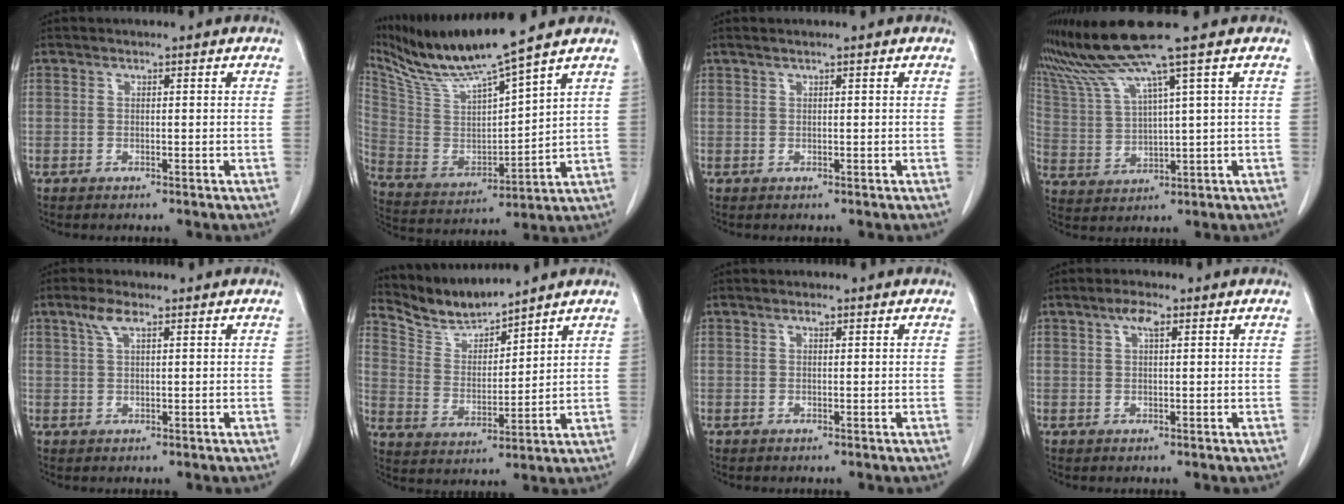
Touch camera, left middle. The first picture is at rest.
{"total": 14.2, "force": [12.2, -1.0, 7.3], "torque": [-0.150, -0.009, 0.238]}
{"total": 1.2, "force": [0.9, -0.1, 0.8], "torque": [-0.019, 0.012, 0.019]}
{"total": 8.4, "force": [6.4, -2.6, 4.7], "torque": [-0.103, 0.003, 0.131]}
{"total": 2.9, "force": [1.7, 0.7, 2.2], "torque": [-0.054, 0.009, 0.038]}
{"total": 7.3, "force": [7.3, -0.2, 0.5], "torque": [-0.026, -0.001, 0.159]}
{"total": 0.8, "force": [0.5, 0.2, 0.6], "torque": [-0.011, -0.001, 0.008]}
{"total": 2.5, "force": [1.2, 0.6, 2.1], "torque": [-0.043, 0.006, 0.023]}